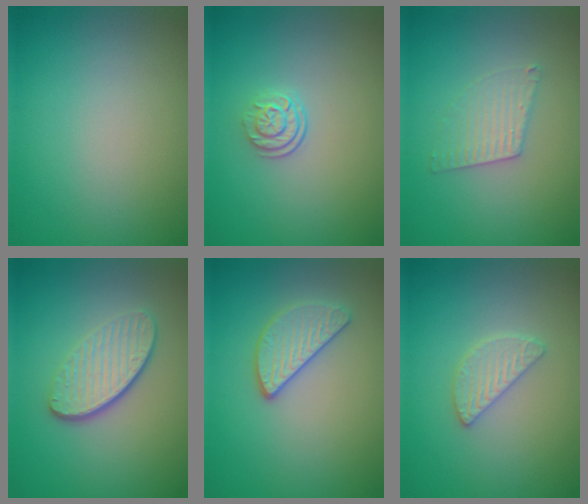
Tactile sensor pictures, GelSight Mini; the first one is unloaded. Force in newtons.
{"total": 2.4, "press": 1.7, "slide": 1.6}
{"total": 2.5, "press": 2.5, "slide": 0.2}
{"total": 4.2, "press": 3.1, "slide": 2.8}
{"total": 2.8, "press": 2.6, "slide": 0.9}
{"total": 2.4, "press": 2.3, "slide": 0.3}